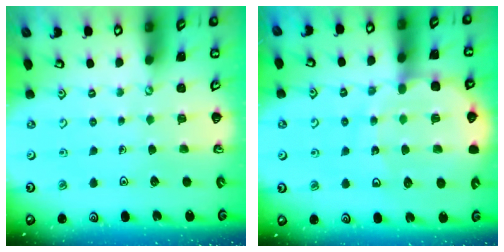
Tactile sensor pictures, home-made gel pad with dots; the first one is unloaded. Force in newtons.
{"total": 12.4, "press": 11.9, "slide": 3.3}